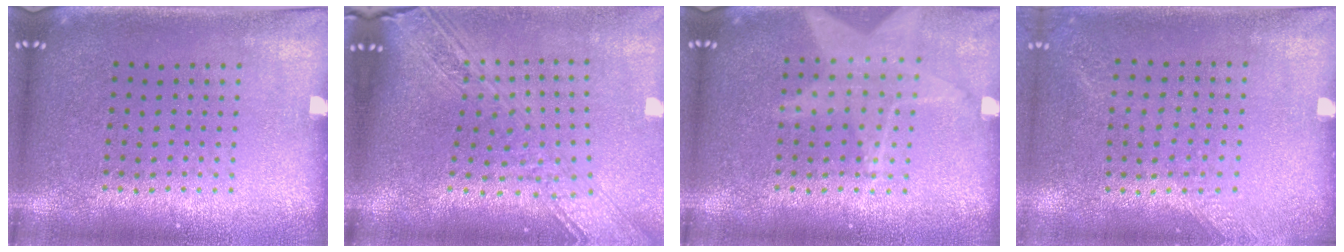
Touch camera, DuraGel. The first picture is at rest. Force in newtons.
{"total": 3.2, "press": 2.4, "slide": 2.0}
{"total": 1.3, "press": 1.3, "slide": 0.3}
{"total": 1.3, "press": 1.1, "slide": 0.7}